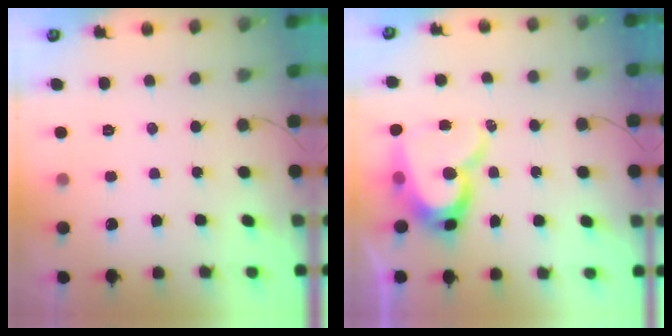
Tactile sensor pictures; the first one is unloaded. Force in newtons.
{"total": 13.9, "press": 13.9, "slide": 1.3}